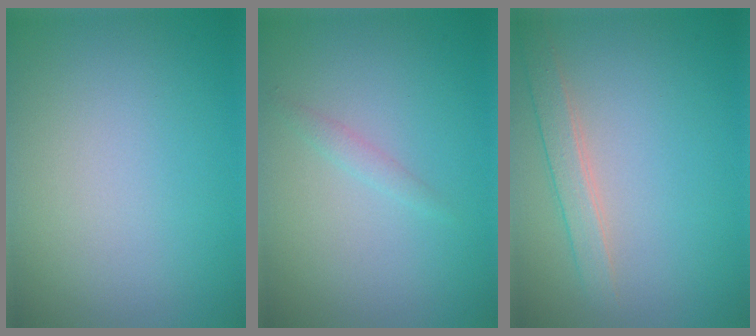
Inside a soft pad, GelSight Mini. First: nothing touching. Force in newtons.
{"total": 0.8, "press": 0.8, "slide": 0.0}
{"total": 2.2, "press": 2.2, "slide": 0.2}